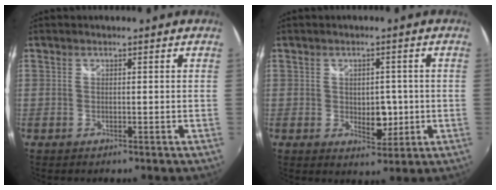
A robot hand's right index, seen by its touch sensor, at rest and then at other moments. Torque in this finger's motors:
{"motor_torque": [-1.01, 1.13, 0.07, 0.05]}